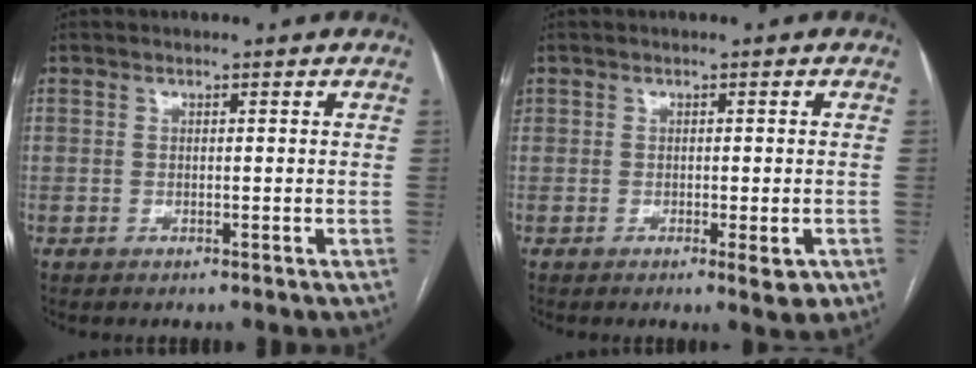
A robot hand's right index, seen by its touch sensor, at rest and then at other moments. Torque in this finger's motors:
{"motor_torque": [-0.11, 0.03, -0.02, -0.02]}